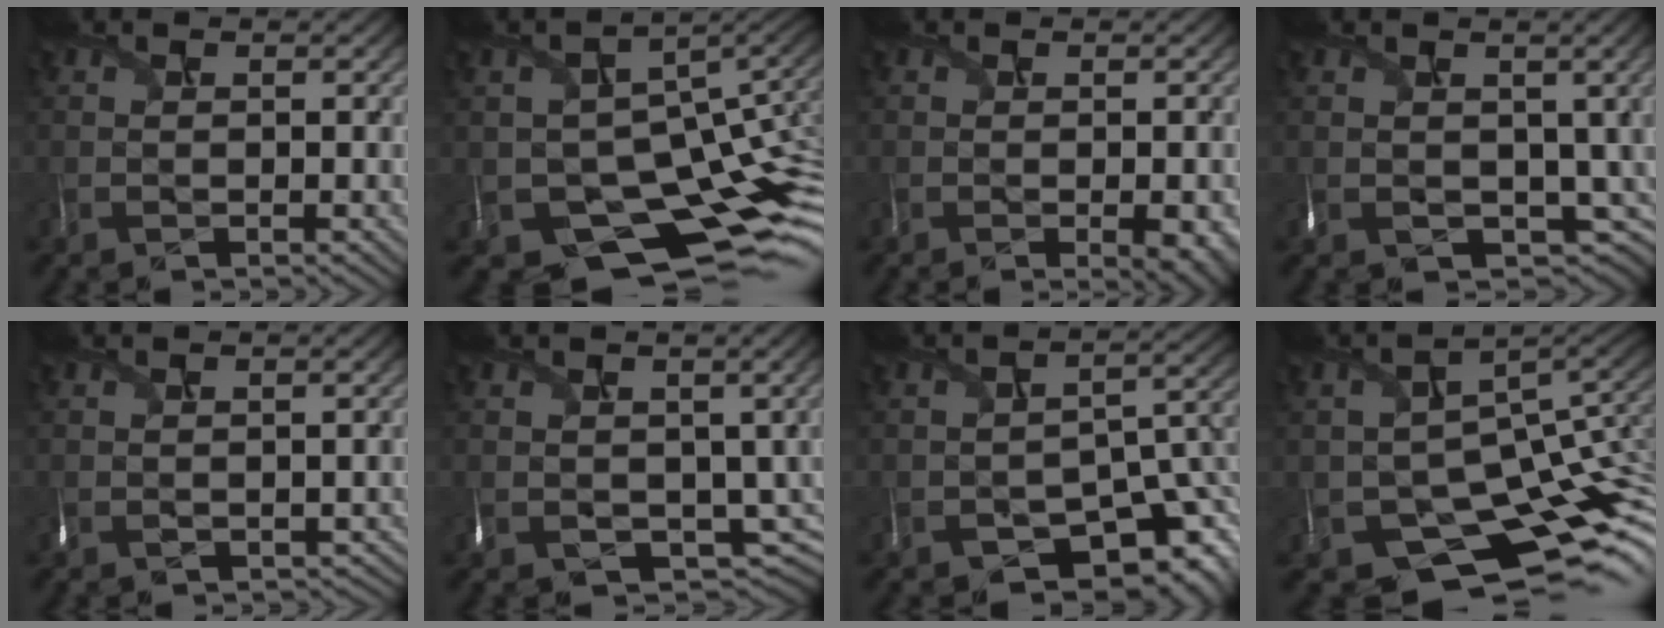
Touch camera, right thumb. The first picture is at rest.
{"total": 13.7, "force": [-4.0, 9.0, 9.4], "torque": [-0.167, -0.045, -0.027]}
{"total": 3.9, "force": [-1.4, 1.2, 3.4], "torque": [-0.032, -0.010, -0.018]}
{"total": 6.4, "force": [0.0, 4.8, 4.3], "torque": [-0.105, -0.034, 0.021]}
{"total": 1.1, "force": [-0.4, -0.2, -1.0], "torque": [0.008, -0.004, -0.005]}
{"total": 4.7, "force": [-0.6, 3.4, 3.2], "torque": [-0.085, -0.023, 0.003]}
{"total": 8.8, "force": [-6.4, 3.9, 4.6], "torque": [-0.067, -0.026, -0.099]}
{"total": 12.3, "force": [-3.9, 7.6, 8.9], "torque": [-0.161, -0.042, -0.037]}